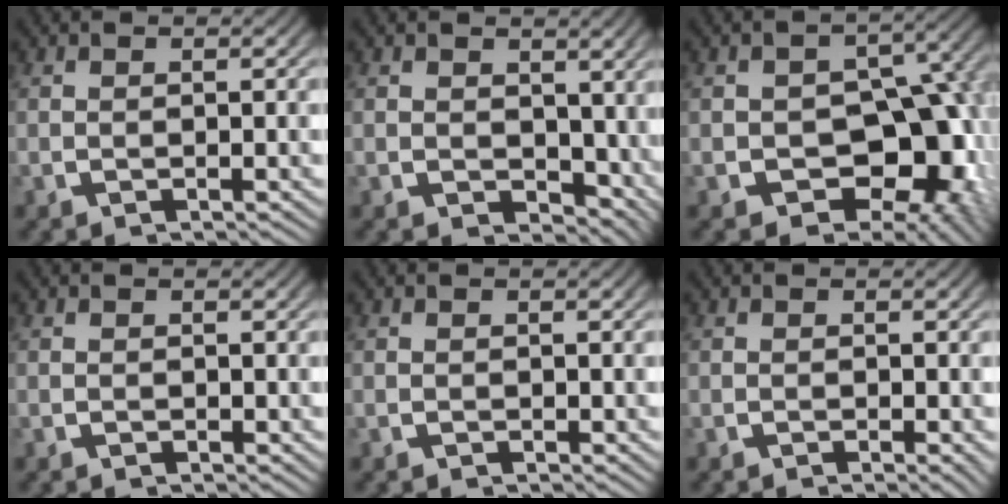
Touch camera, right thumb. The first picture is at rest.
{"total": 3.2, "force": [1.0, 2.5, 1.8], "torque": [-0.021, -0.017, 0.028]}
{"total": 13.6, "force": [-2.8, 10.2, 8.6], "torque": [-0.145, -0.069, -0.017]}
{"total": 0.0}
{"total": 0.0}
{"total": 0.9, "force": [-0.5, 0.4, 0.7], "torque": [-0.006, -0.004, -0.006]}